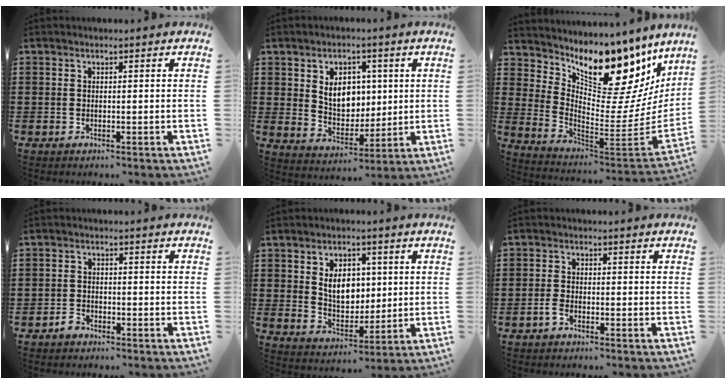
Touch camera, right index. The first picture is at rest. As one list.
[{"total": 7.1, "force": [1.7, 5.4, 4.3], "torque": [-0.079, 0.008, 0.027]}, {"total": 13.2, "force": [9.3, 5.7, 7.4], "torque": [-0.113, -0.096, 0.156]}, {"total": 1.8, "force": [-1.5, 0.9, 0.4], "torque": [-0.012, 0.002, -0.032]}, {"total": 6.9, "force": [1.5, 4.9, 4.6], "torque": [-0.081, 0.007, 0.021]}, {"total": 1.8, "force": [-1.2, 0.7, 1.0], "torque": [-0.028, -0.003, -0.026]}]